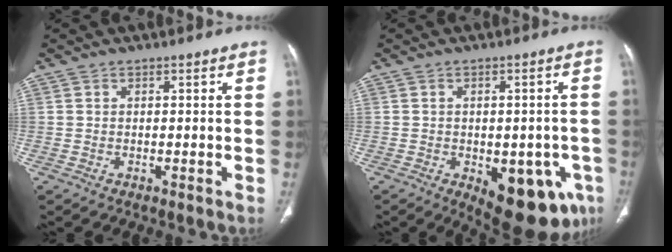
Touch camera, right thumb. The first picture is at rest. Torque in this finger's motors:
{"motor_torque": [1.85, 1.27, 1.01, -1.09, 0.35]}